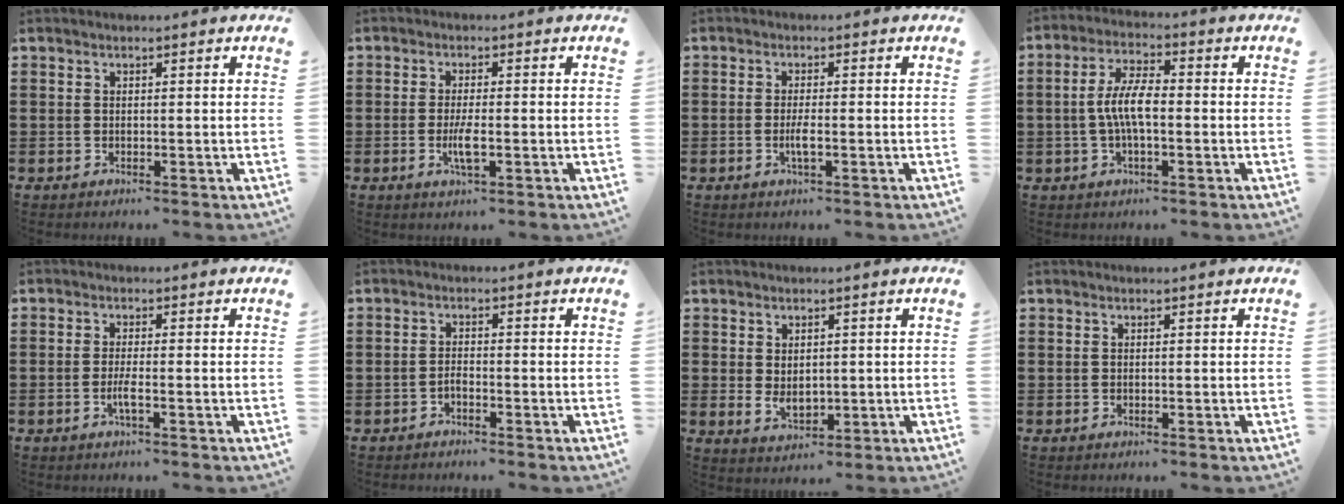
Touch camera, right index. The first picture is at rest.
{"total": 3.6, "force": [-0.9, 0.6, 3.5], "torque": [-0.079, -0.010, -0.022]}
{"total": 2.3, "force": [-0.7, 0.3, 2.1], "torque": [-0.052, -0.006, -0.017]}
{"total": 6.6, "force": [-0.7, 2.3, 6.1], "torque": [-0.130, 0.001, -0.019]}
{"total": 2.3, "force": [-1.0, 0.2, 2.1], "torque": [-0.050, -0.007, -0.021]}
{"total": 1.2, "force": [-1.1, 0.3, 0.6], "torque": [-0.014, -0.002, -0.019]}
{"total": 3.2, "force": [0.4, 2.3, 2.2], "torque": [-0.039, 0.004, 0.005]}
{"total": 0.0}